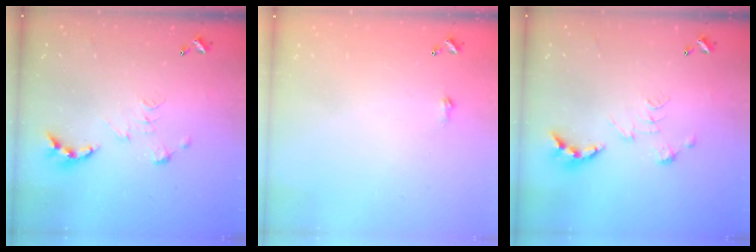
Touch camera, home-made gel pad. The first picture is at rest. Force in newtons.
{"total": 1.8, "press": 1.8, "slide": 0.3}
{"total": 0.8, "press": 0.8, "slide": 0.3}